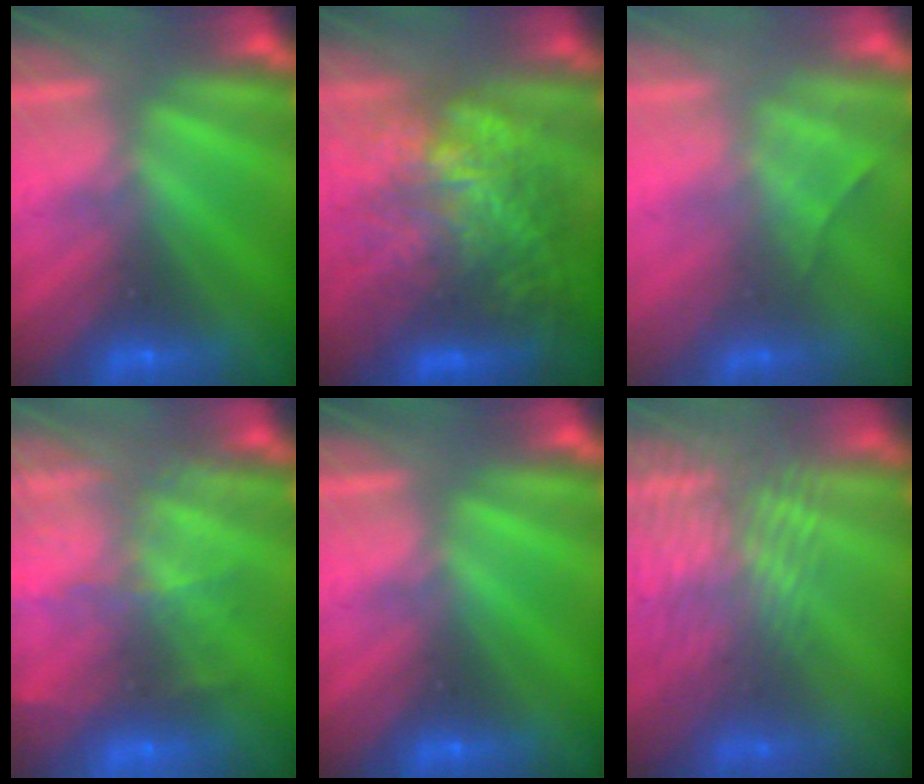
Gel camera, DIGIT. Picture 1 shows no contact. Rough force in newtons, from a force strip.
{"total": 5.8}
{"total": 2.3}
{"total": 11.8}
{"total": 0.0}
{"total": 3.2}